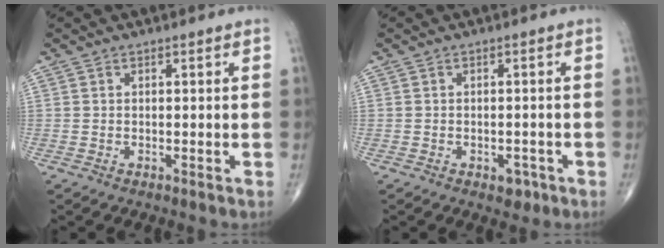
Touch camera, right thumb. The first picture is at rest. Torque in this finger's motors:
{"motor_torque": [2.70, 2.20, 0.11, -0.71, -0.03]}